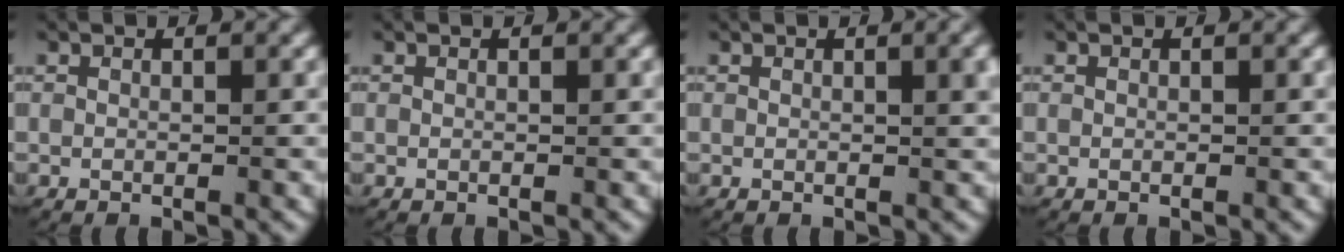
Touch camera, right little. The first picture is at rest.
{"total": 0.0}
{"total": 1.4, "force": [0.5, 0.2, 1.2], "torque": [-0.011, 0.001, 0.009]}
{"total": 0.0}